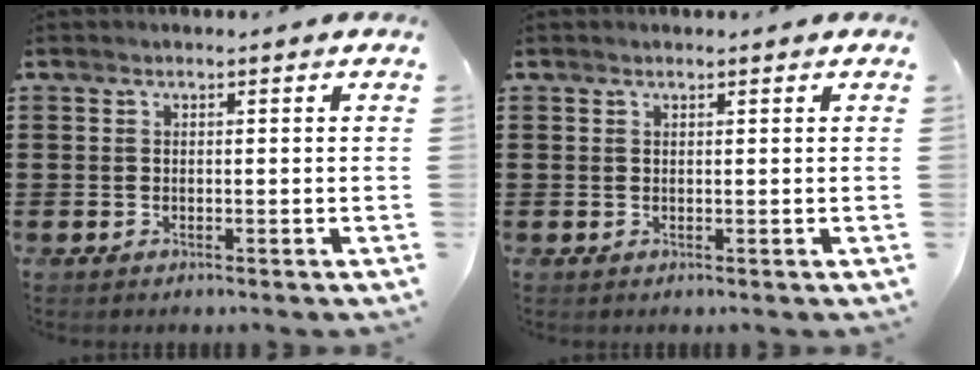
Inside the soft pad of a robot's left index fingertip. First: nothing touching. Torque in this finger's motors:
{"motor_torque": [0.09, 0.06, 0.03, -0.01]}